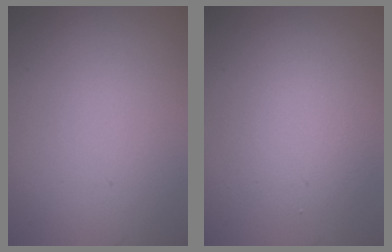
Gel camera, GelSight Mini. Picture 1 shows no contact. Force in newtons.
{"total": 4.0, "press": 3.9, "slide": 0.2}